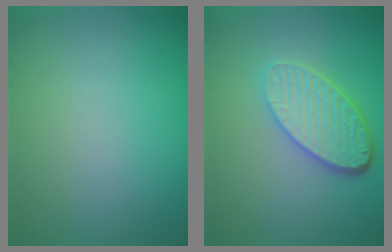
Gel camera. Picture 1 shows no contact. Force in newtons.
{"total": 5.3, "press": 3.8, "slide": 3.6}